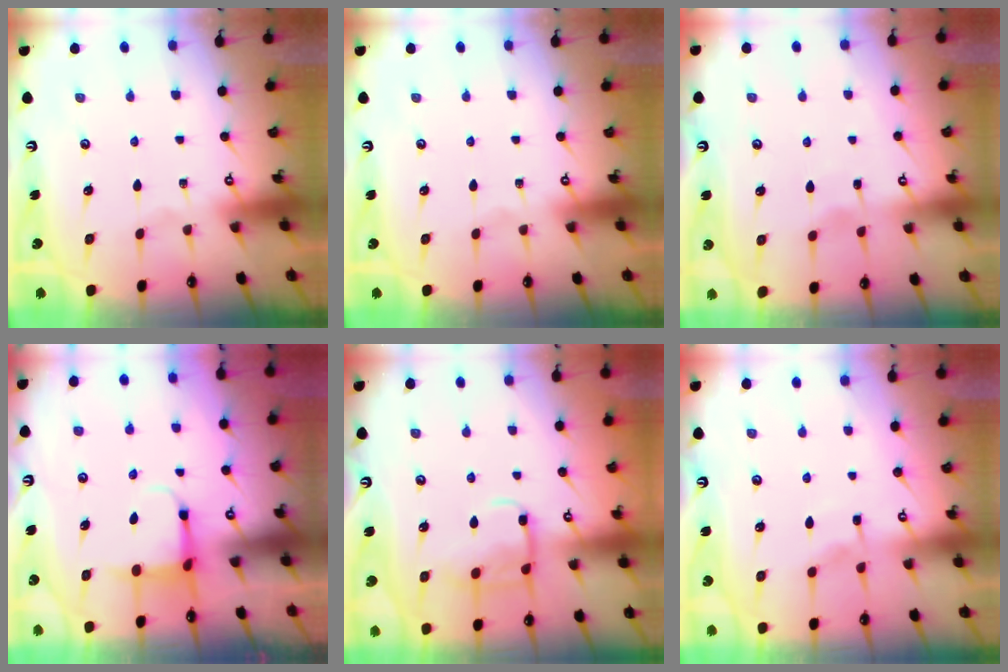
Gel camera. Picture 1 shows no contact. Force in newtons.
{"total": 0.0}
{"total": 2.0, "press": 2.0, "slide": 0.3}
{"total": 3.9, "press": 3.8, "slide": 1.1}
{"total": 12.0, "press": 12.0, "slide": 1.2}
{"total": 3.9, "press": 3.9, "slide": 0.6}